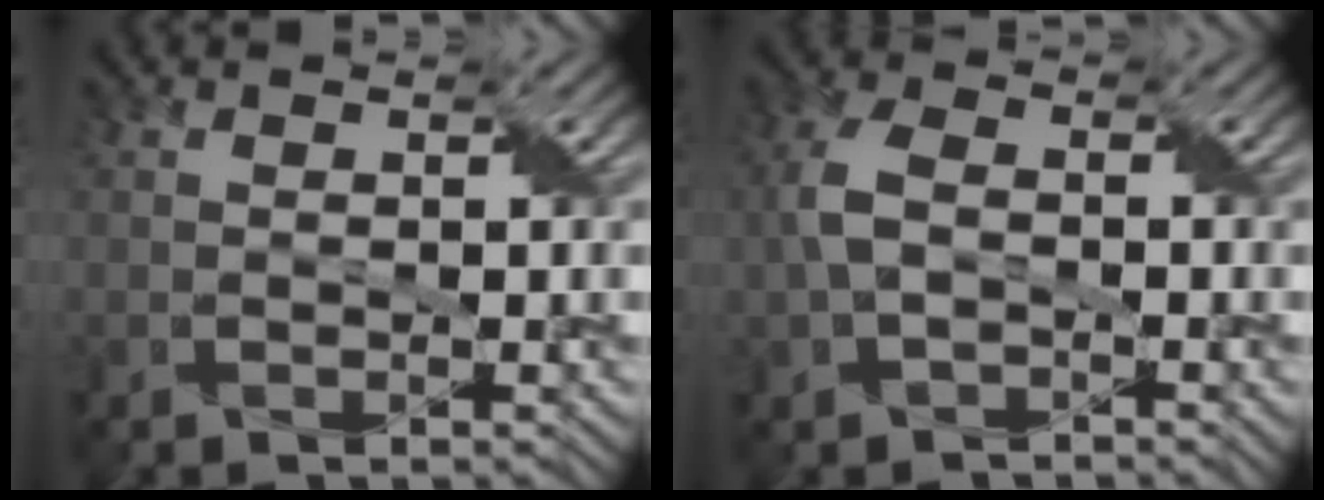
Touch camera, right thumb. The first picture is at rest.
{"total": 4.6, "force": [-0.7, 2.9, 3.4], "torque": [-0.093, 0.007, -0.019]}